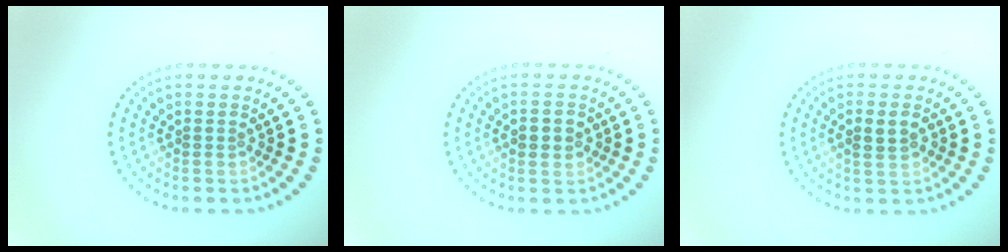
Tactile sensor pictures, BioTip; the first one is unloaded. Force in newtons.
{"total": 2.4, "press": 2.4, "slide": 0.2}
{"total": 2.2, "press": 2.2, "slide": 0.3}